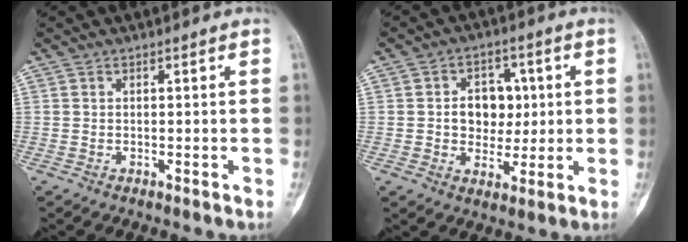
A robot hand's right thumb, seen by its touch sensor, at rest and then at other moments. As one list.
[{"total": 8.4, "force": [0.9, 6.6, 5.1], "torque": [-0.027, 0.005, 0.015]}]